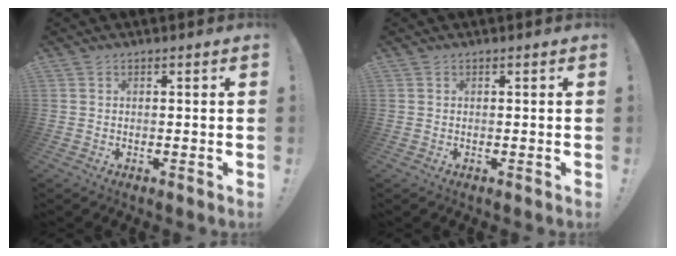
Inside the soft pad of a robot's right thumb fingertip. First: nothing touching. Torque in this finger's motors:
{"motor_torque": [0.00, 0.00, 0.00, 0.00, 0.04]}